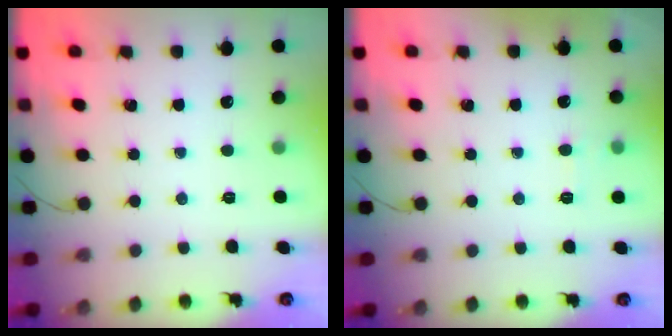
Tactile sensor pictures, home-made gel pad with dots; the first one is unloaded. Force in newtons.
{"total": 5.6, "press": 5.4, "slide": 1.7}